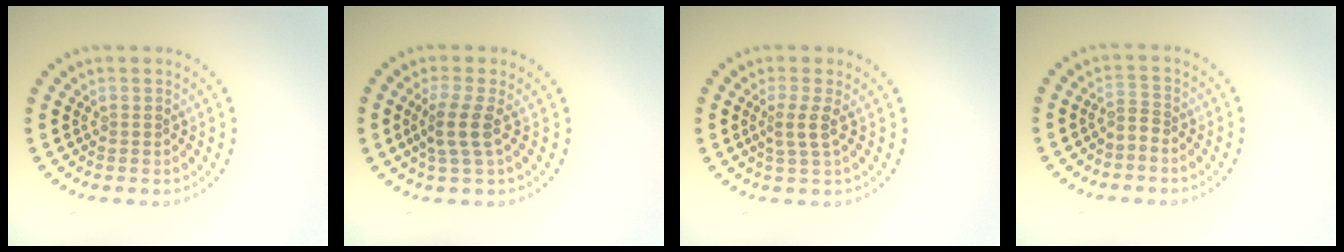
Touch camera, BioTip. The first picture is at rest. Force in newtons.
{"total": 2.6, "press": 2.0, "slide": 1.6}
{"total": 1.7, "press": 1.3, "slide": 1.1}
{"total": 1.1, "press": 0.5, "slide": 0.9}